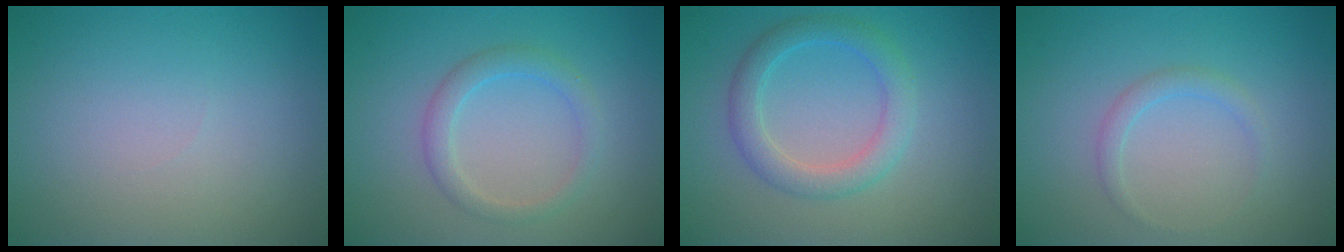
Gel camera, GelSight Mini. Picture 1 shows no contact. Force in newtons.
{"total": 2.2, "press": 2.2, "slide": 0.1}
{"total": 3.2, "press": 3.2, "slide": 0.2}
{"total": 1.3, "press": 1.3, "slide": 0.0}